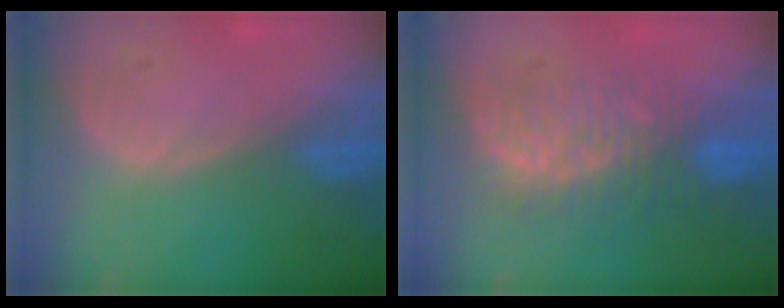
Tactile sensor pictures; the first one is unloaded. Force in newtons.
{"total": 7.6, "press": 7.5, "slide": 1.2}